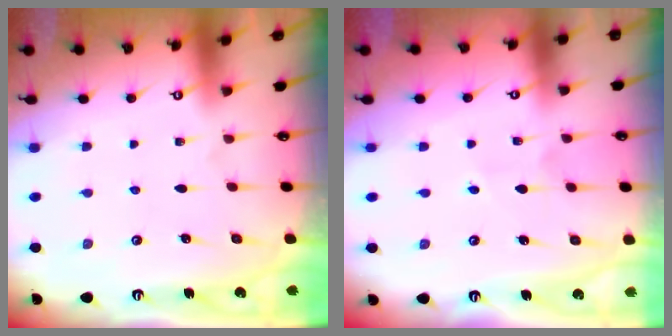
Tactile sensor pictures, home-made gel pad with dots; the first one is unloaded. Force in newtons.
{"total": 3.5, "press": 3.3, "slide": 1.1}